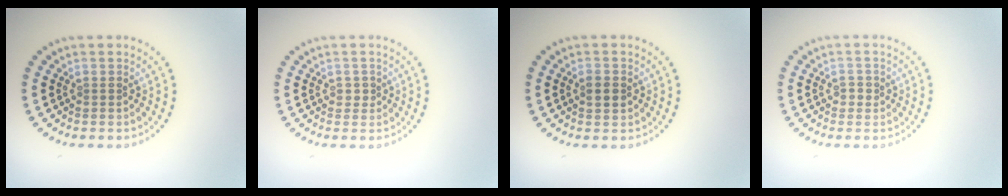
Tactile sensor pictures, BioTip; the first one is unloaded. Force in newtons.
{"total": 0.8, "press": 0.8, "slide": 0.3}
{"total": 2.1, "press": 2.1, "slide": 0.0}
{"total": 1.2, "press": 1.1, "slide": 0.3}